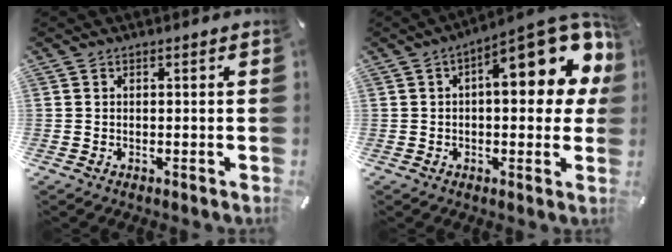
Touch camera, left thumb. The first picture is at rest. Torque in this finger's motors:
{"motor_torque": [0.39, 0.39, 0.69, 0.82, 0.33]}